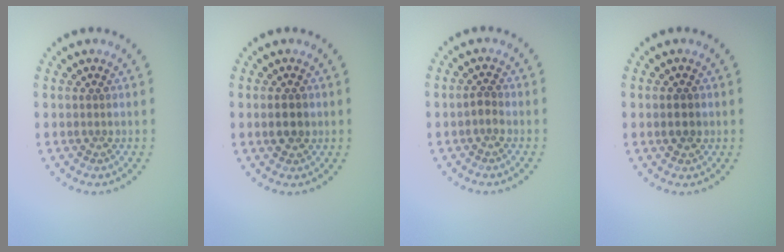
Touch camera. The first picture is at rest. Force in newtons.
{"total": 1.7, "press": 1.7, "slide": 0.1}
{"total": 0.9, "press": 0.9, "slide": 0.3}
{"total": 1.9, "press": 1.9, "slide": 0.1}